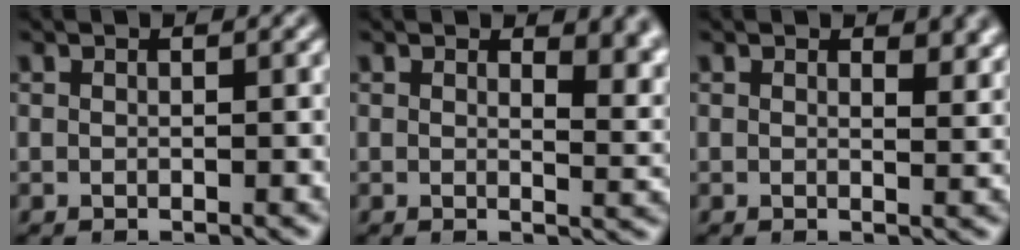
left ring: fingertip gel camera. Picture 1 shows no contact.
{"total": 4.0, "force": [2.0, 1.8, 2.9], "torque": [-0.029, -0.007, 0.030]}
{"total": 2.2, "force": [1.3, 1.0, 1.5], "torque": [-0.019, -0.004, 0.021]}